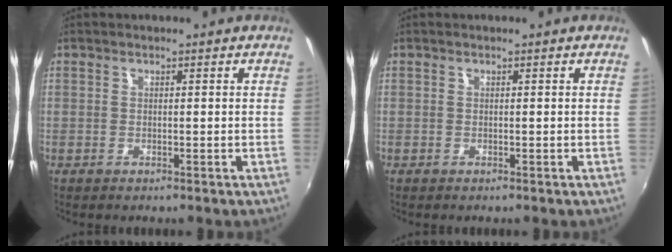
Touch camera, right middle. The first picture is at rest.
{"total": 0.0}